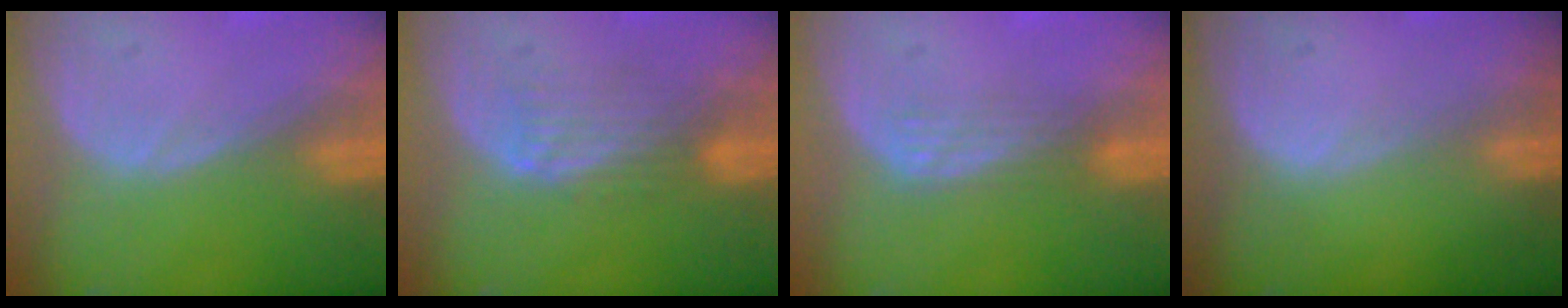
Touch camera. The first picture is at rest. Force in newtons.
{"total": 4.5, "press": 3.8, "slide": 2.3}
{"total": 2.9, "press": 2.6, "slide": 1.4}
{"total": 0.0}